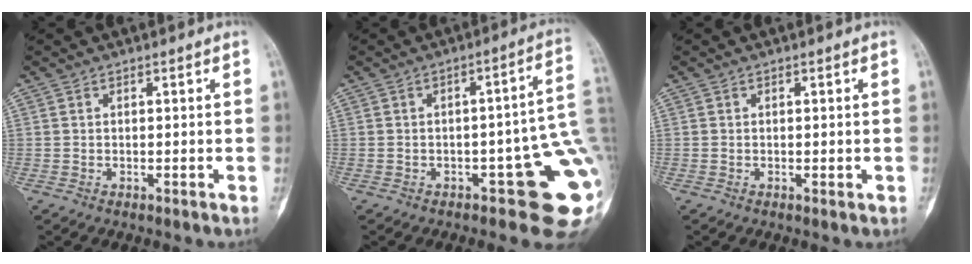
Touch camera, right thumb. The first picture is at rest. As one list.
[{"total": 13.4, "force": [-4.0, 4.8, 11.8], "torque": [-0.090, 0.035, -0.045]}, {"total": 0.6, "force": [-0.1, 0.3, 0.5], "torque": [-0.002, 0.000, -0.001]}]